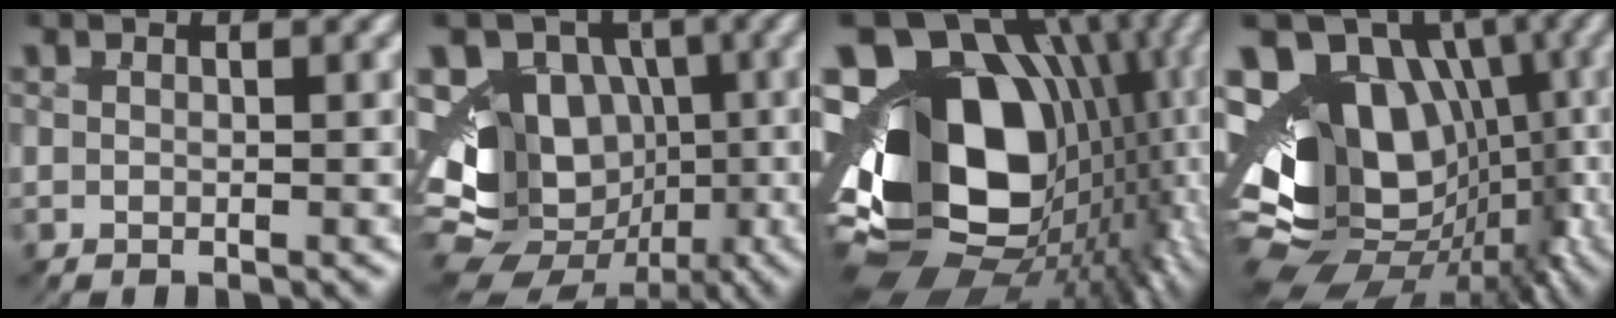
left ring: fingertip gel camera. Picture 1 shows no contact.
{"total": 15.7, "force": [-3.0, 12.8, 8.5], "torque": [-0.193, -0.076, -0.048]}
{"total": 27.8, "force": [-4.2, 18.4, 20.4], "torque": [-0.326, -0.057, -0.049]}
{"total": 19.0, "force": [-2.5, 13.9, 12.8], "torque": [-0.218, -0.059, -0.030]}